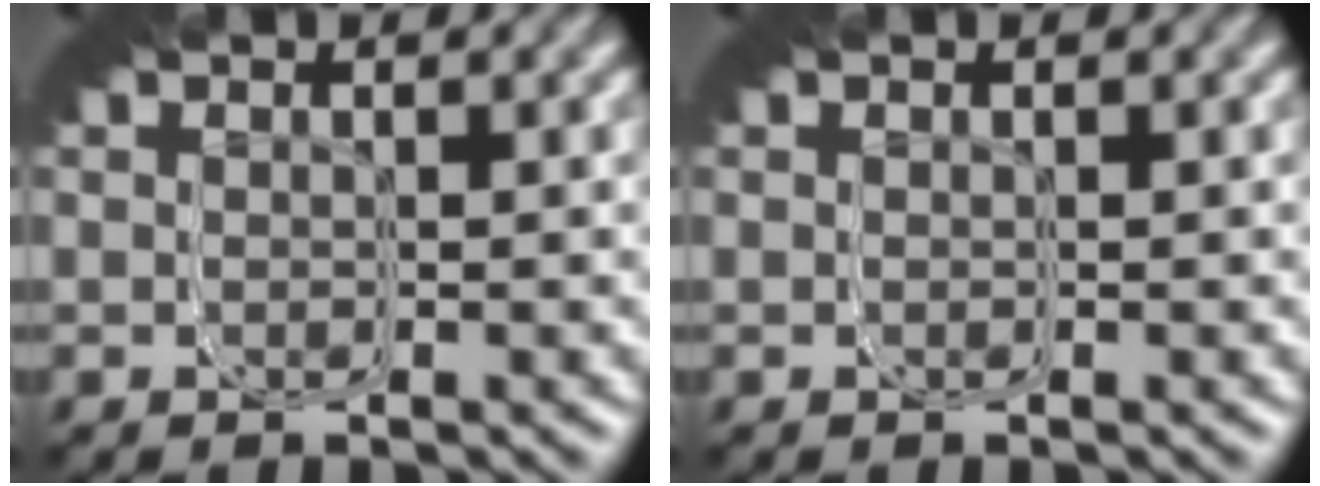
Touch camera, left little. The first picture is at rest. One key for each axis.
{"total": 0.0}